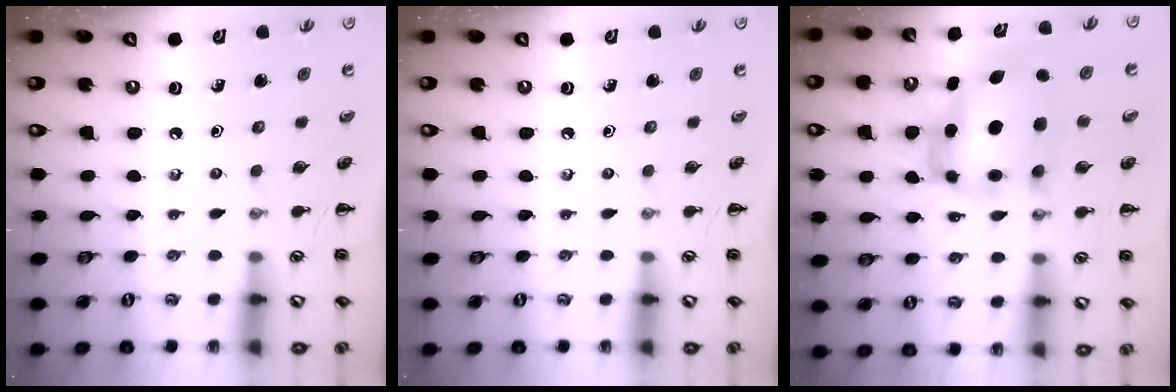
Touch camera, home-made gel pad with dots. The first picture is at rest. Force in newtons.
{"total": 0.0}
{"total": 6.4, "press": 6.2, "slide": 1.4}